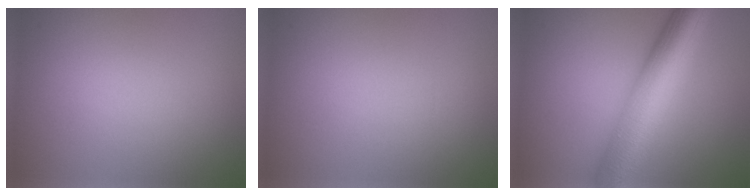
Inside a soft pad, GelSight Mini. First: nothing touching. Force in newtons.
{"total": 0.0}
{"total": 10.2, "press": 10.2, "slide": 0.4}